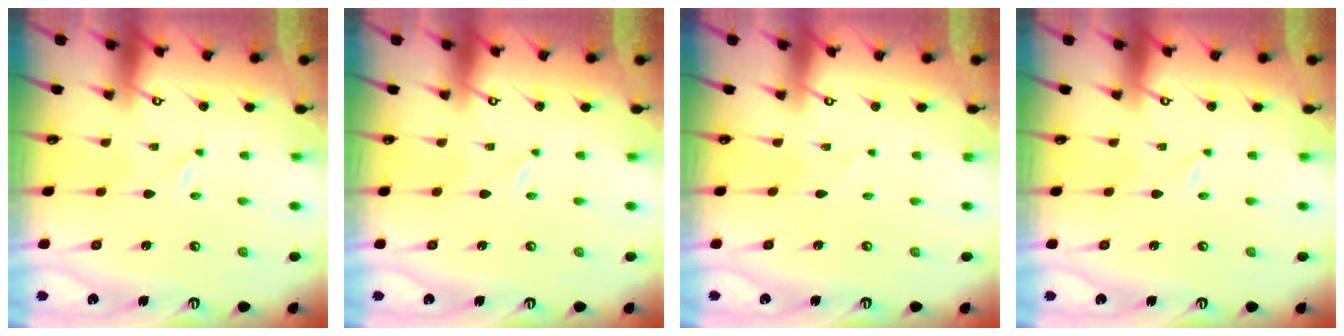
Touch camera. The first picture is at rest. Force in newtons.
{"total": 0.0}
{"total": 1.5, "press": 1.5, "slide": 0.2}
{"total": 0.0}